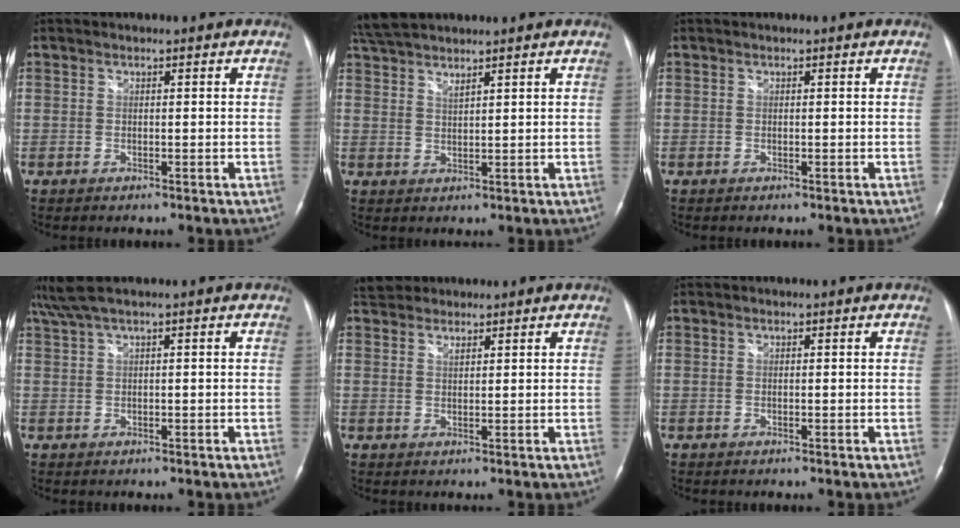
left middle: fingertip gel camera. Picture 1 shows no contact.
{"total": 6.8, "force": [6.1, 0.3, 3.0], "torque": [-0.066, 0.022, 0.117]}
{"total": 0.0}
{"total": 3.3, "force": [2.2, -0.3, 2.4], "torque": [-0.067, 0.028, 0.049]}
{"total": 3.6, "force": [3.4, 1.3, 0.6], "torque": [-0.018, 0.016, 0.062]}
{"total": 0.0}